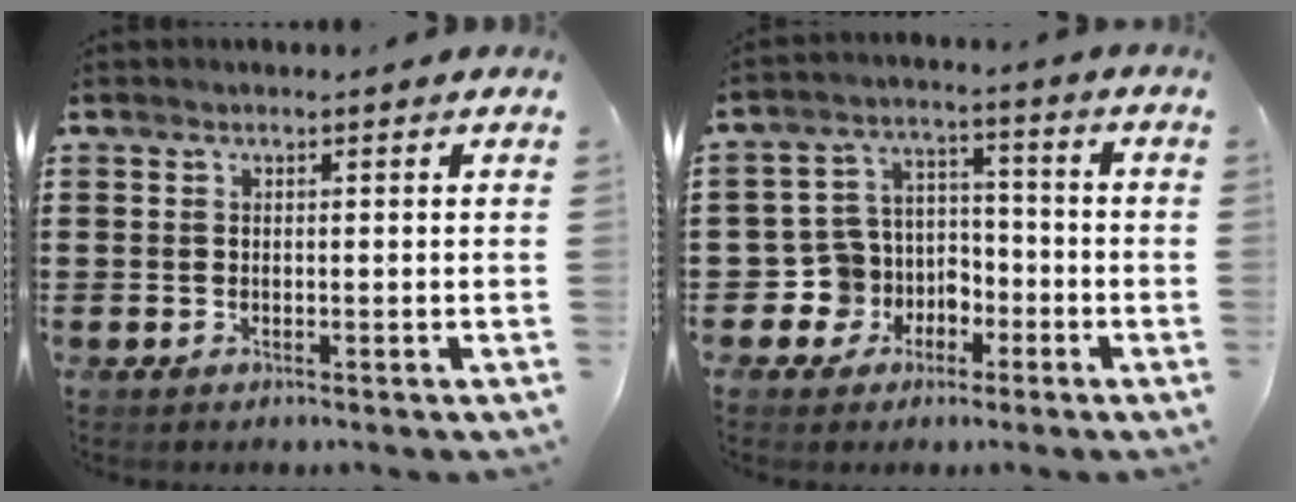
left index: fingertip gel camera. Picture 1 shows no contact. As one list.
[{"total": 6.9, "force": [-2.4, 6.4, 0.7], "torque": [-0.058, 0.000, -0.045]}]